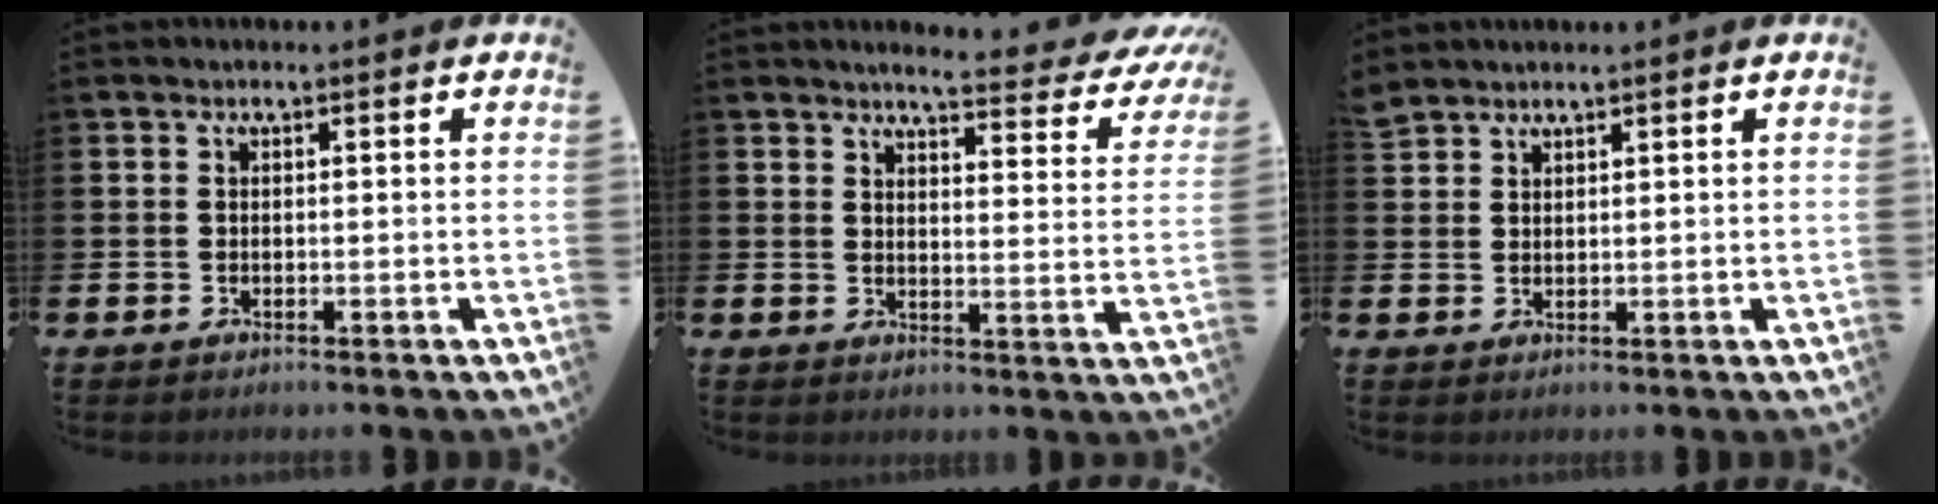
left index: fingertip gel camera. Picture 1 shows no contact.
{"total": 4.2, "force": [3.8, 0.5, 1.5], "torque": [-0.029, -0.037, 0.057]}
{"total": 2.4, "force": [2.3, 0.7, 0.0], "torque": [0.005, -0.008, 0.042]}